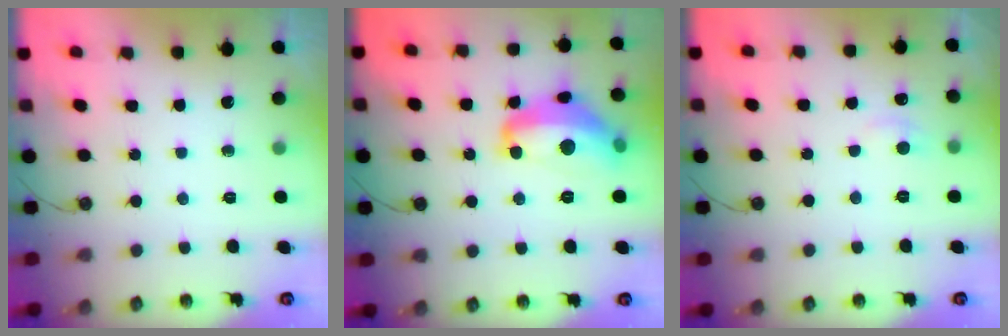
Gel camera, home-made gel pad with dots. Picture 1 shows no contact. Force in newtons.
{"total": 12.2, "press": 12.1, "slide": 0.6}
{"total": 2.4, "press": 2.3, "slide": 0.5}